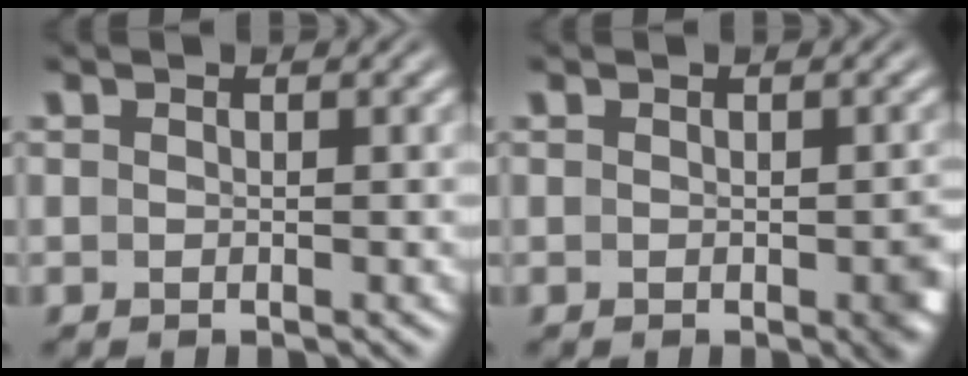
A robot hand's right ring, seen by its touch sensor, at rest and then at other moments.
{"total": 1.9, "force": [-0.6, 0.9, 1.6], "torque": [-0.011, -0.005, -0.010]}